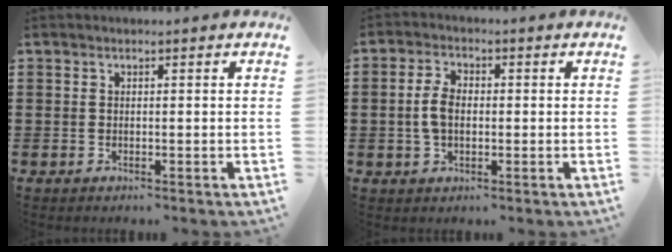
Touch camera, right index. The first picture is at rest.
{"total": 4.6, "force": [-0.2, 2.7, 3.7], "torque": [-0.088, 0.004, -0.009]}